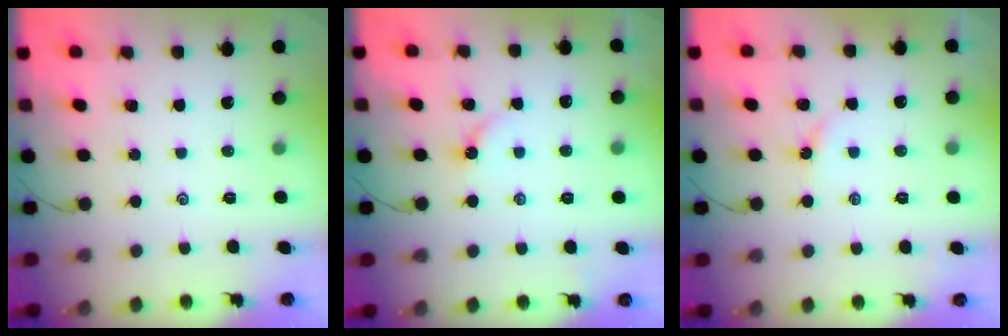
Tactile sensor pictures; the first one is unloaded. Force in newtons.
{"total": 2.6, "press": 2.5, "slide": 0.4}
{"total": 1.9, "press": 1.9, "slide": 0.3}